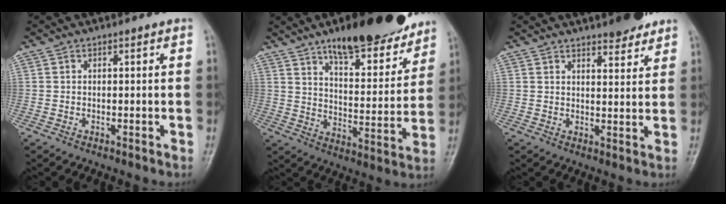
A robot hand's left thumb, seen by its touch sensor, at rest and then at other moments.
{"total": 19.1, "force": [13.8, 6.5, 11.4], "torque": [-0.114, -0.075, 0.212]}
{"total": 5.6, "force": [4.5, 1.7, 3.0], "torque": [-0.023, -0.029, 0.064]}